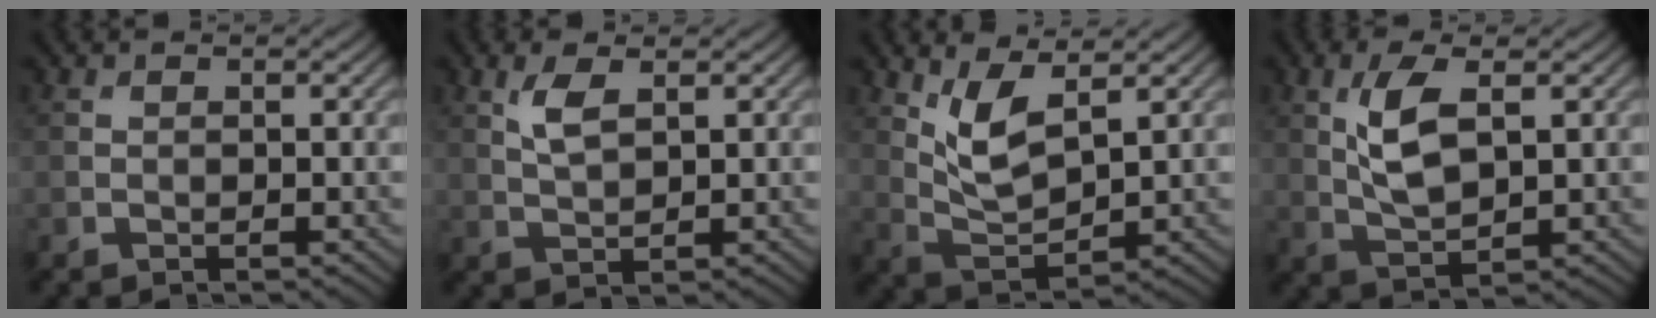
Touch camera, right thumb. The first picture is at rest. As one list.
[{"total": 3.0, "force": [1.5, 1.1, 2.4], "torque": [-0.058, 0.001, 0.032]}, {"total": 6.4, "force": [3.3, 2.3, 4.9], "torque": [-0.111, -0.007, 0.073]}, {"total": 6.1, "force": [1.7, 2.5, 5.3], "torque": [-0.117, 0.000, 0.038]}]